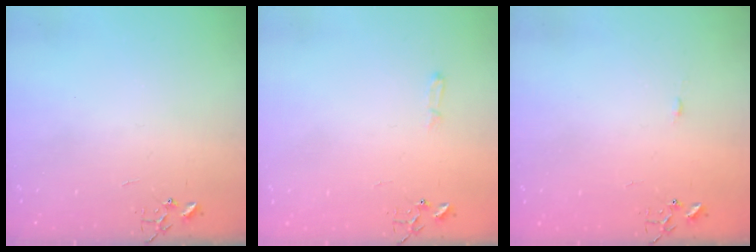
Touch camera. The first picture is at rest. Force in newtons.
{"total": 4.0, "press": 3.9, "slide": 0.5}
{"total": 3.3, "press": 3.3, "slide": 0.4}